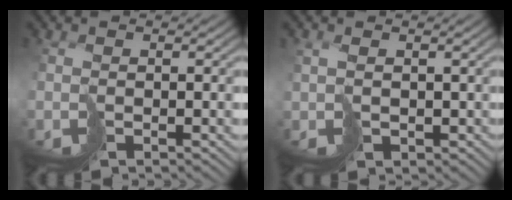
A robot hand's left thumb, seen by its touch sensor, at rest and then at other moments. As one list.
[{"total": 2.1, "force": [0.9, 1.3, 1.4], "torque": [-0.032, -0.002, 0.027]}]